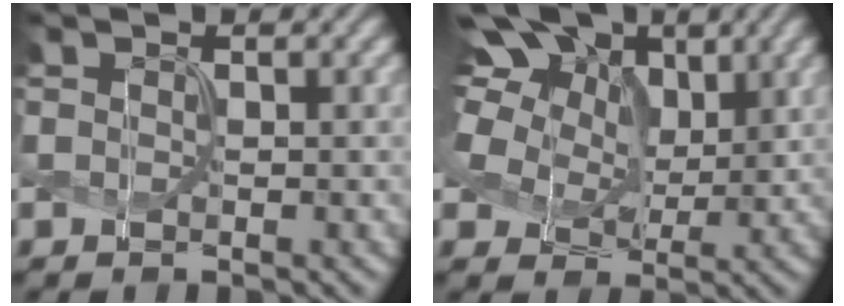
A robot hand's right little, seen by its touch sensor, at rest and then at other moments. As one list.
[{"total": 12.6, "force": [5.8, 8.1, 7.8], "torque": [-0.164, 0.031, 0.081]}]